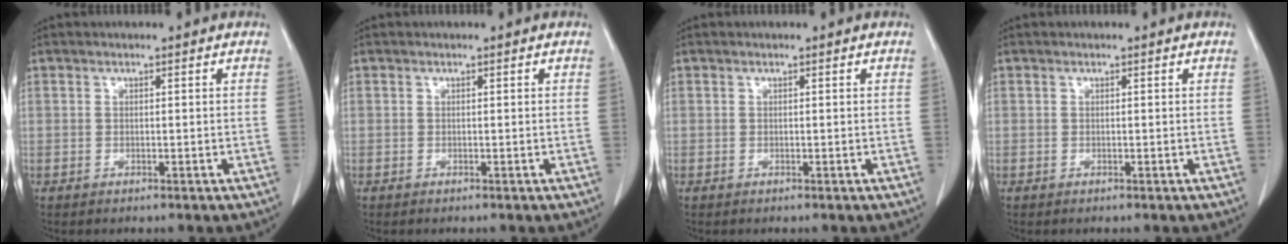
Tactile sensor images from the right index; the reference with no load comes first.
{"total": 0.0}
{"total": 0.0}
{"total": 0.0}